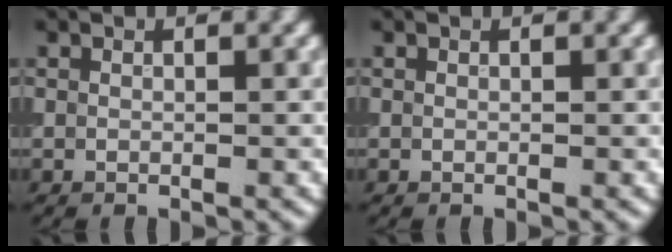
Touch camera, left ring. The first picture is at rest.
{"total": 0.0}